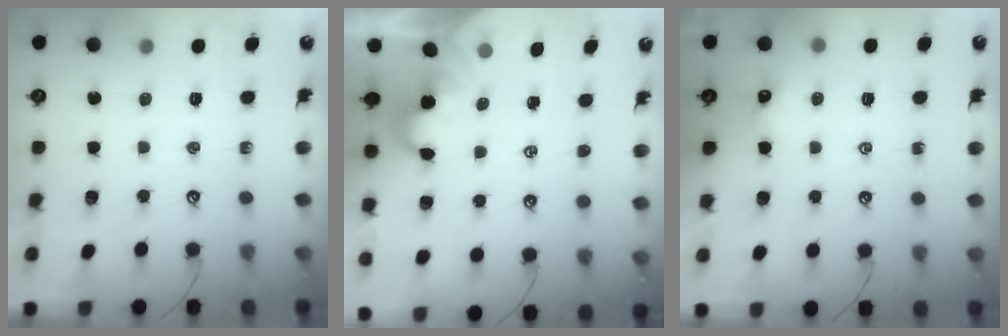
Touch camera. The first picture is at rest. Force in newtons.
{"total": 1.9, "press": 1.8, "slide": 0.6}
{"total": 0.8, "press": 0.8, "slide": 0.3}